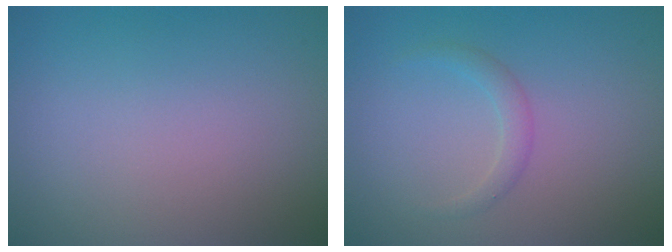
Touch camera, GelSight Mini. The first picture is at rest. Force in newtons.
{"total": 0.9, "press": 0.9, "slide": 0.0}